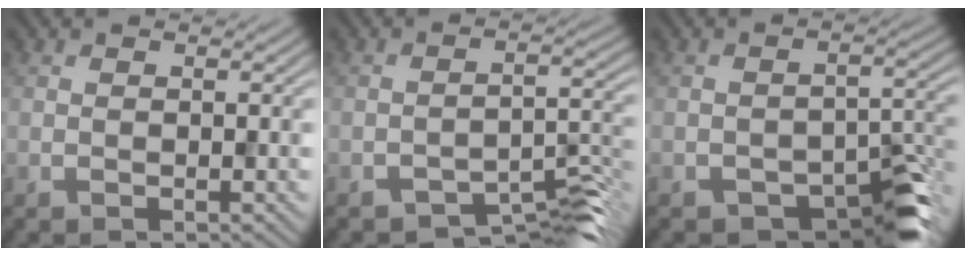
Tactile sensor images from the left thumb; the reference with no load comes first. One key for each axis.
{"total": 5.8, "fx": -4.6, "fy": 1.5, "fz": 3.2, "tx": -0.035, "ty": 0.001, "tz": -0.071}
{"total": 7.5, "fx": -5.0, "fy": 3.2, "fz": 4.7, "tx": -0.050, "ty": -0.003, "tz": -0.078}